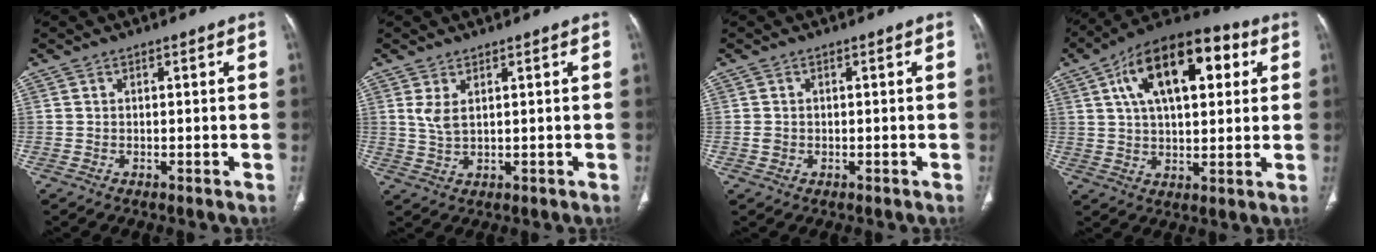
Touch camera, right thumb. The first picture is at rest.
{"total": 3.3, "force": [1.3, 1.3, 2.7], "torque": [-0.060, -0.007, 0.036]}
{"total": 1.4, "force": [-0.2, 1.2, 0.6], "torque": [-0.013, 0.003, 0.001]}
{"total": 19.9, "force": [6.5, 9.8, 16.0], "torque": [-0.234, 0.014, 0.098]}